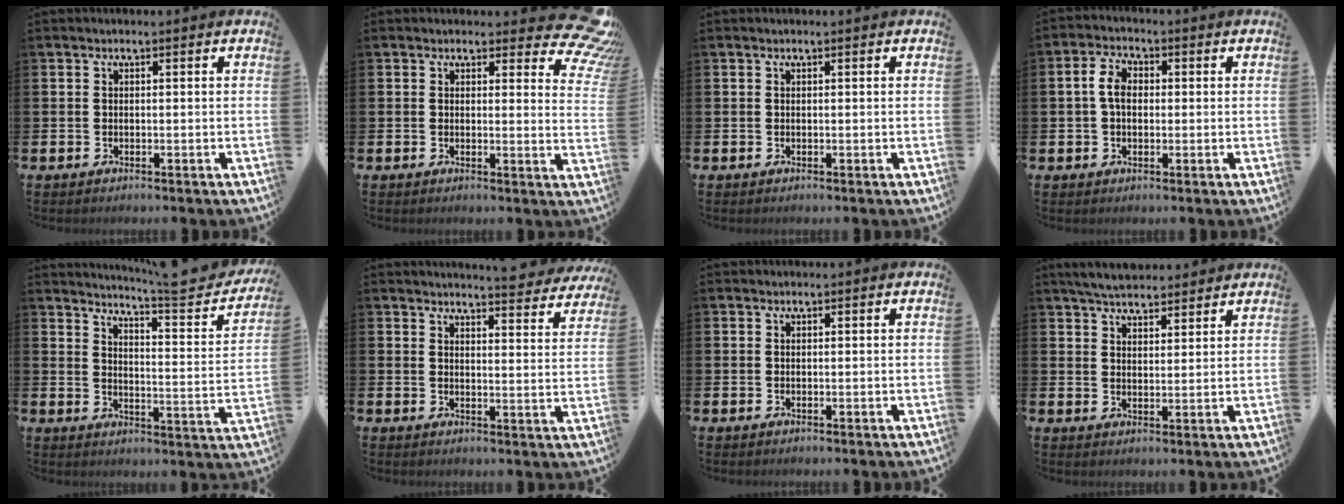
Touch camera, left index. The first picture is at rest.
{"total": 4.9, "force": [4.0, 2.0, 2.0], "torque": [-0.014, -0.032, 0.065]}
{"total": 0.0}
{"total": 4.2, "force": [0.5, 2.9, 3.0], "torque": [-0.053, 0.011, 0.004]}
{"total": 6.4, "force": [5.8, 0.3, 2.8], "torque": [-0.052, -0.053, 0.089]}
{"total": 4.5, "force": [4.5, 0.0, 0.4], "torque": [-0.011, -0.033, 0.077]}
{"total": 0.6, "force": [0.5, 0.3, 0.0], "torque": [0.009, -0.002, 0.007]}
{"total": 5.0, "force": [4.9, 0.8, 0.8], "torque": [-0.028, -0.018, 0.089]}